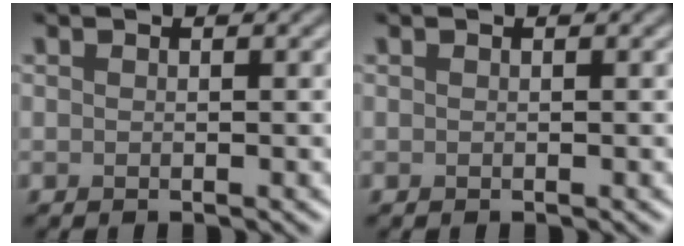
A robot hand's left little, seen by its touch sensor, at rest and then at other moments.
{"total": 0.0}